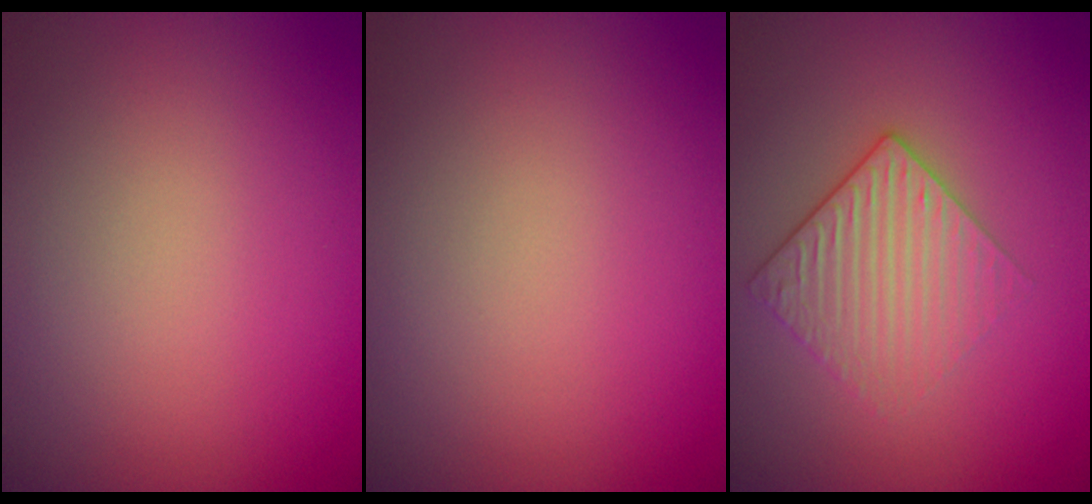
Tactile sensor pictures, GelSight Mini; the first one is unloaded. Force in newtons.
{"total": 0.0}
{"total": 3.0, "press": 2.6, "slide": 1.5}